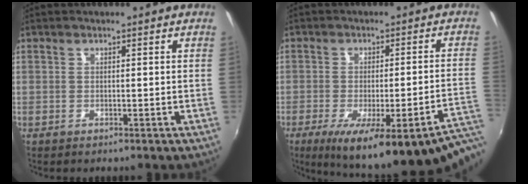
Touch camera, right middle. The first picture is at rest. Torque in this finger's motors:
{"motor_torque": [1.14, -1.00, 0.64, 0.09]}